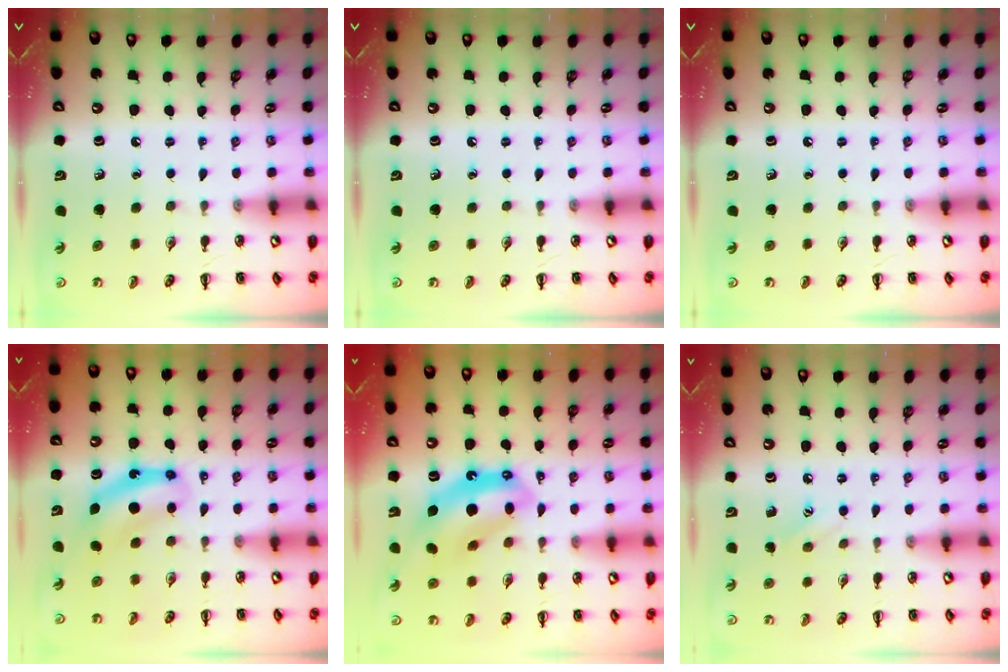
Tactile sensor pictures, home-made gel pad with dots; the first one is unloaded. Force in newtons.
{"total": 0.0}
{"total": 0.0}
{"total": 6.9, "press": 6.9, "slide": 0.2}
{"total": 12.1, "press": 11.6, "slide": 3.4}
{"total": 6.5, "press": 6.3, "slide": 1.7}